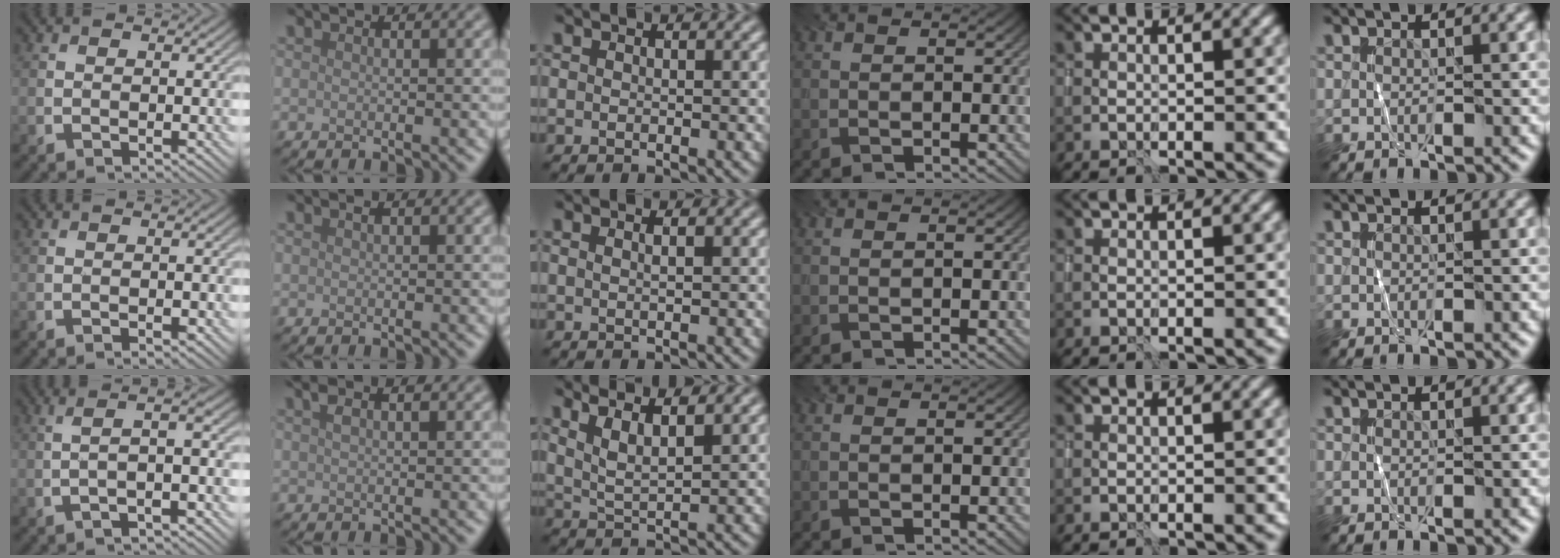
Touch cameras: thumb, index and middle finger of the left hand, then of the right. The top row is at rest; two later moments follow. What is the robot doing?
{"motion": "wrap", "object": "sponge"}